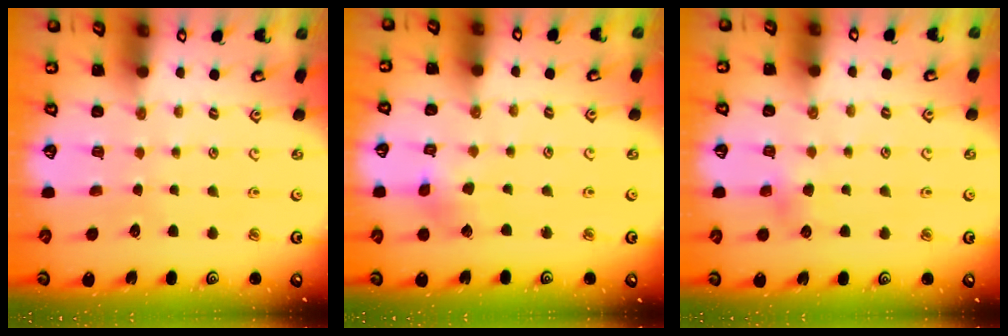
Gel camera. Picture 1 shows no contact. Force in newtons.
{"total": 4.4, "press": 4.4, "slide": 0.6}
{"total": 4.8, "press": 4.8, "slide": 0.3}